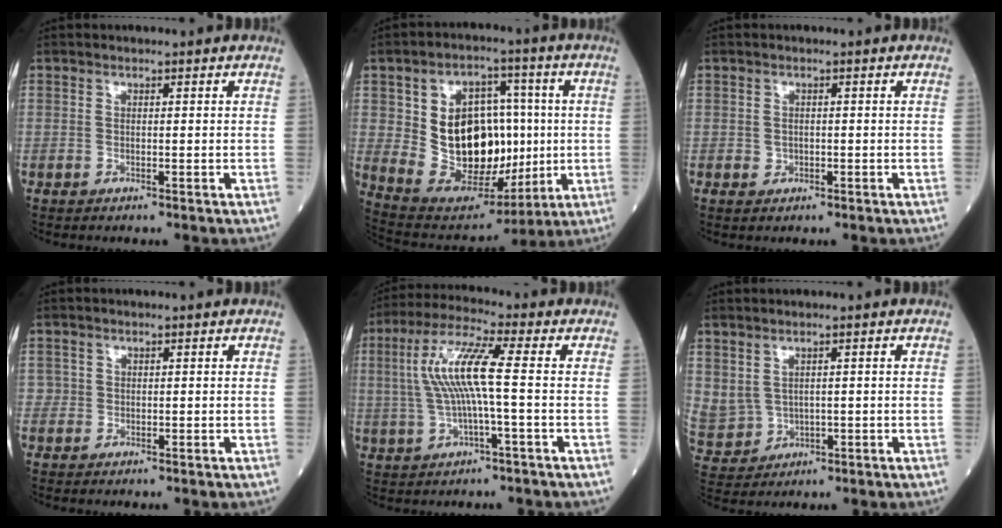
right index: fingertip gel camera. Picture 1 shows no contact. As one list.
[{"total": 18.0, "force": [0.7, 10.9, 14.3], "torque": [-0.245, 0.029, 0.032]}, {"total": 1.3, "force": [-0.2, 1.2, 0.5], "torque": [-0.005, 0.003, 0.002]}, {"total": 0.9, "force": [0.1, 0.8, 0.0], "torque": [0.012, 0.003, -0.002]}, {"total": 9.3, "force": [0.4, 0.6, 9.2], "torque": [-0.194, 0.021, 0.005]}, {"total": 9.9, "force": [0.9, 8.6, 4.7], "torque": [-0.148, 0.017, 0.045]}]